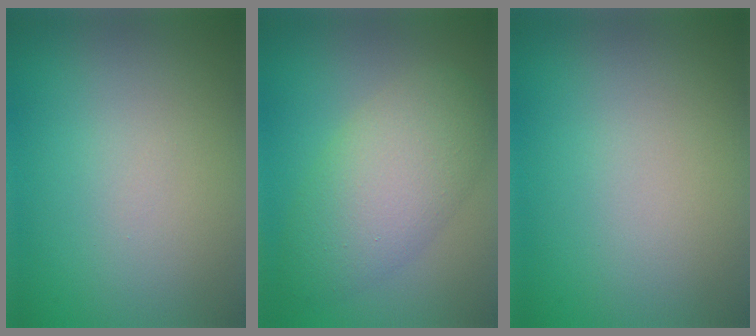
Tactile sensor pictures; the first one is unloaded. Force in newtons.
{"total": 6.4, "press": 6.4, "slide": 0.0}
{"total": 0.0}